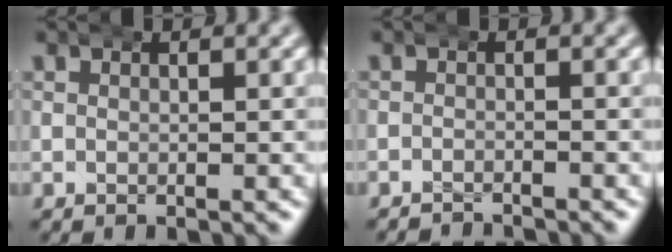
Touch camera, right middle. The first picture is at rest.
{"total": 2.4, "force": [-2.4, 0.2, 0.0], "torque": [-0.004, -0.010, -0.037]}